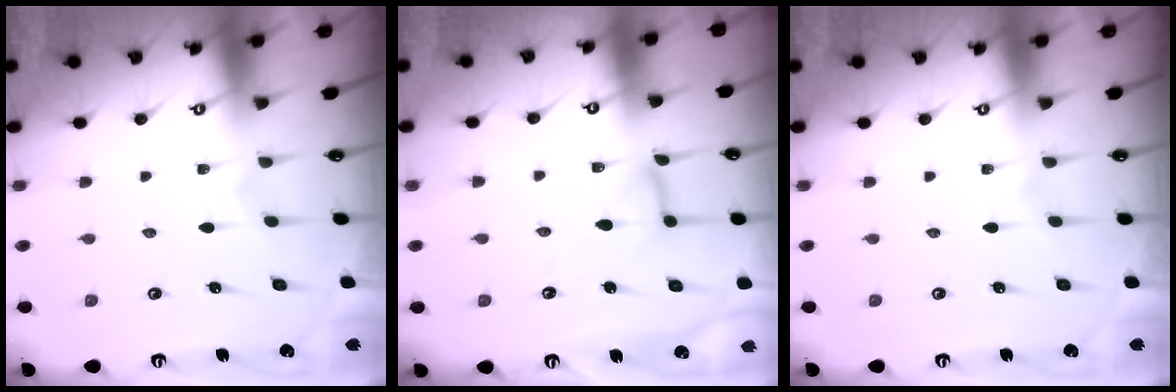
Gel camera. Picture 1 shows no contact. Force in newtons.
{"total": 7.4, "press": 7.3, "slide": 0.6}
{"total": 0.0}